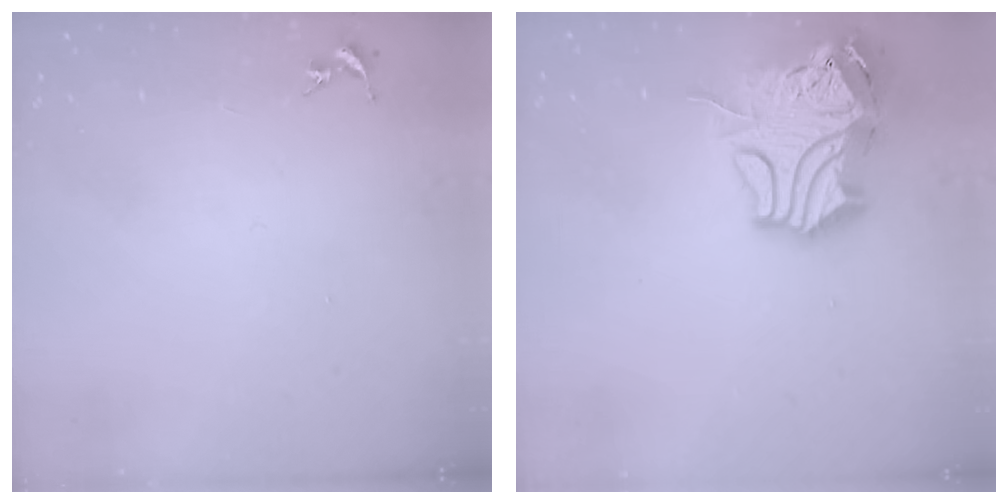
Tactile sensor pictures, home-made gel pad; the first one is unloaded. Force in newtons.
{"total": 18.6, "press": 18.4, "slide": 2.7}